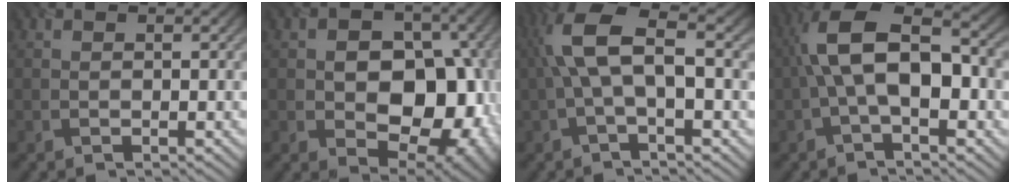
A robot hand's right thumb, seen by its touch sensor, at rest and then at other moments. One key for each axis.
{"total": 14.3, "fx": -1.6, "fy": 9.9, "fz": 10.1, "tx": -0.115, "ty": -0.009, "tz": -0.007}
{"total": 8.4, "fx": 0.7, "fy": 2.7, "fz": 7.9, "tx": -0.180, "ty": 0.021, "tz": 0.005}
{"total": 11.3, "fx": -0.1, "fy": 4.8, "fz": 10.2, "tx": -0.202, "ty": 0.021, "tz": -0.006}